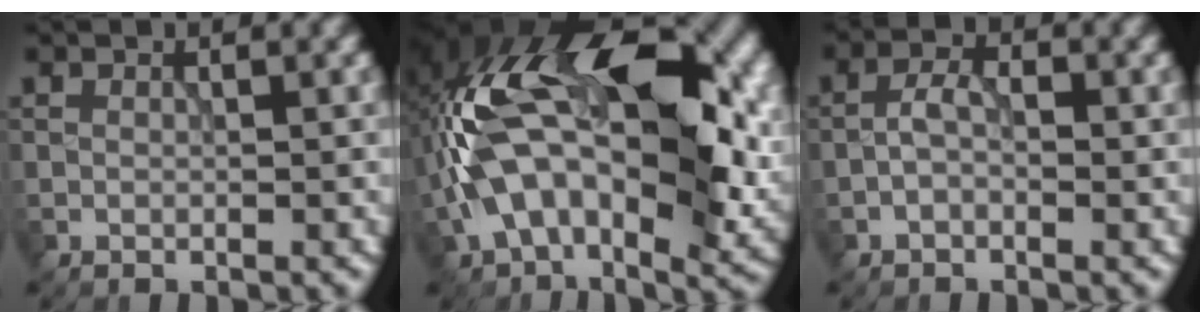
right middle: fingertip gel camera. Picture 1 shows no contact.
{"total": 17.1, "force": [0.9, 8.8, 14.6], "torque": [-0.261, 0.016, 0.002]}
{"total": 2.3, "force": [-0.7, 1.2, 1.8], "torque": [-0.034, 0.008, -0.019]}